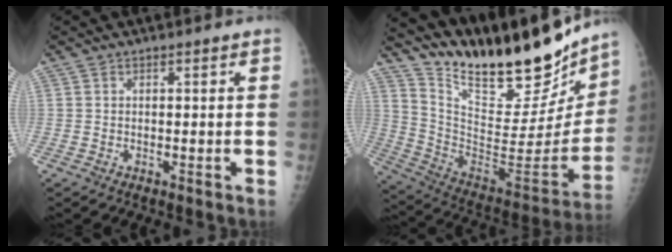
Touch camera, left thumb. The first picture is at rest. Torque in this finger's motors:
{"motor_torque": [0.45, 0.06, 0.67, -2.10, 0.03]}